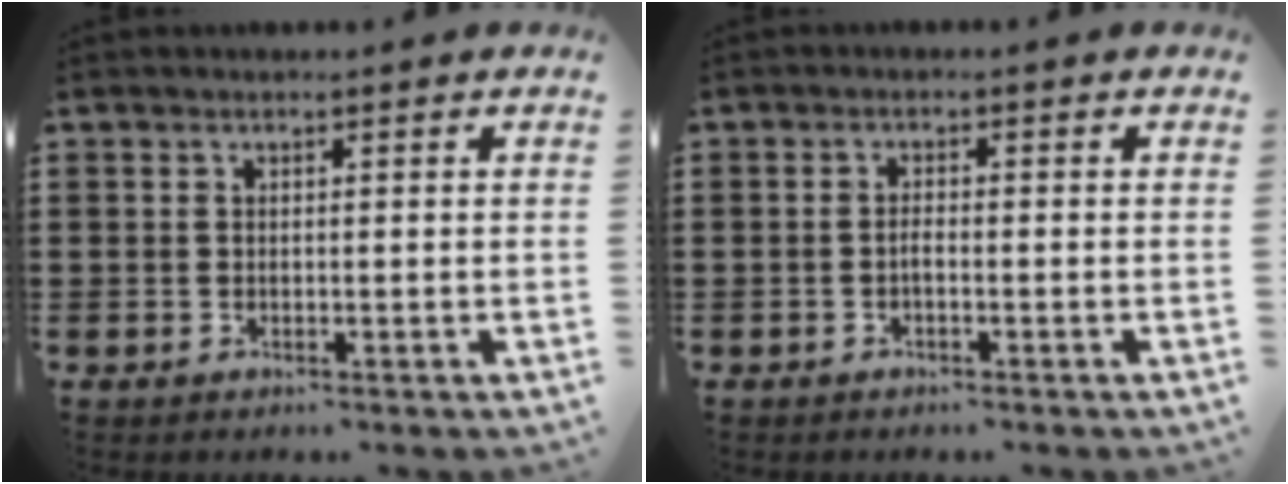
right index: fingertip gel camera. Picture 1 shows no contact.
{"total": 1.1, "force": [-0.6, 0.2, 0.9], "torque": [-0.021, -0.003, -0.010]}